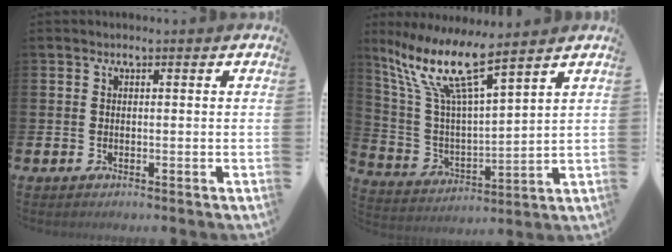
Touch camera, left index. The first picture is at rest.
{"total": 11.0, "force": [8.2, 1.9, 7.1], "torque": [-0.173, -0.040, 0.137]}